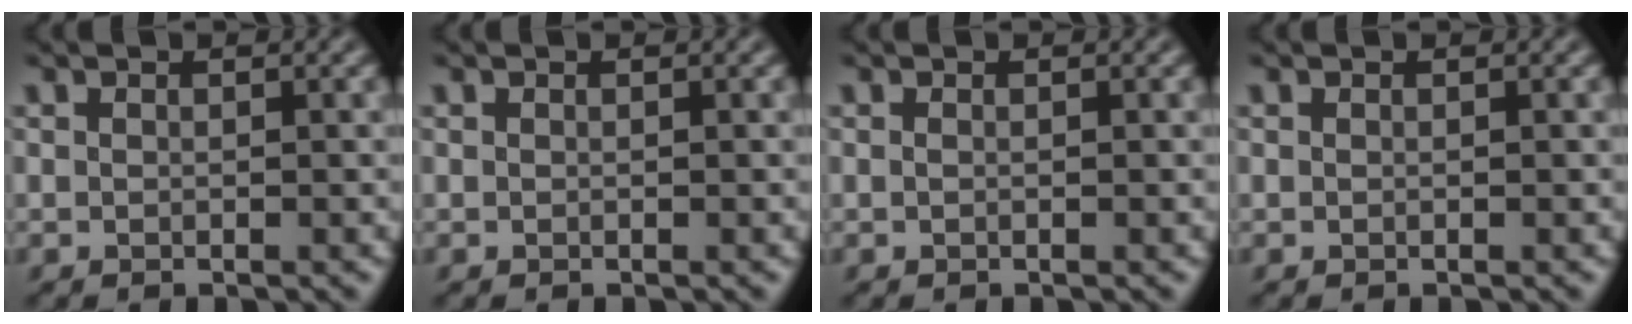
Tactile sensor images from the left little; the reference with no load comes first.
{"total": 0.0}
{"total": 0.0}
{"total": 0.0}